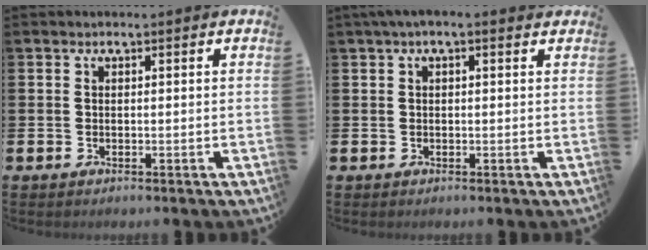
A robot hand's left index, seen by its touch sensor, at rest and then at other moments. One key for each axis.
{"total": 1.2, "fx": 0.6, "fy": 0.3, "fz": 1.0, "tx": -0.009, "ty": 0.000, "tz": 0.007}